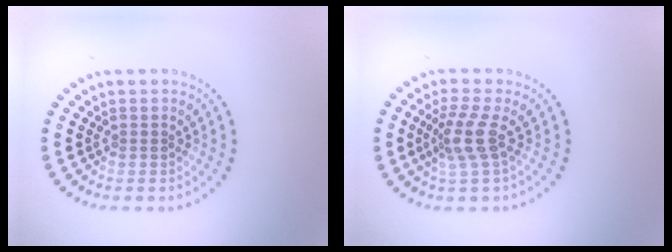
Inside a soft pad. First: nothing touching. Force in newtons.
{"total": 2.9, "press": 2.2, "slide": 1.9}